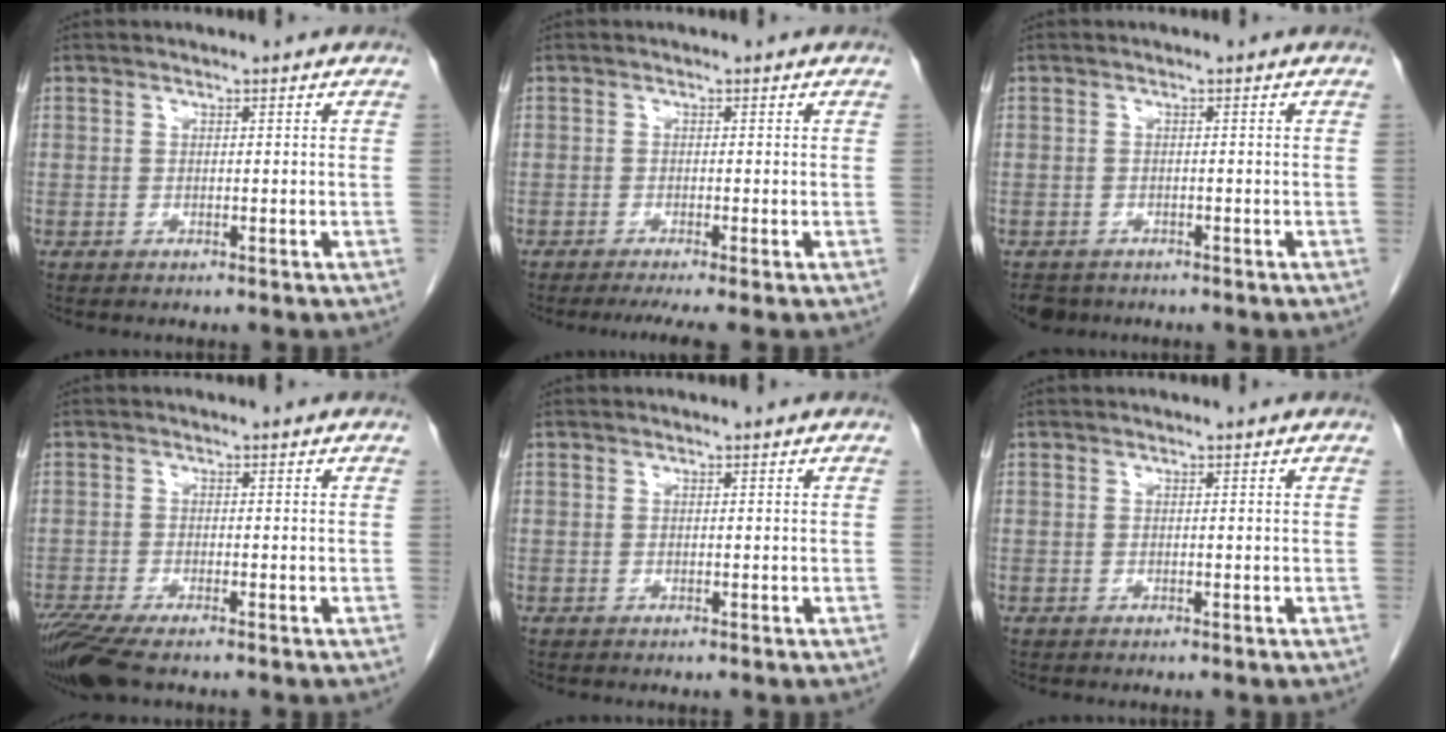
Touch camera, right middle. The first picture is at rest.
{"total": 3.6, "force": [-2.6, -0.2, 2.5], "torque": [-0.037, -0.012, -0.043]}
{"total": 3.1, "force": [-2.4, 1.8, 0.6], "torque": [-0.010, -0.001, -0.036]}
{"total": 6.6, "force": [-5.0, 1.1, 4.1], "torque": [-0.079, -0.018, -0.092]}
{"total": 0.0}
{"total": 0.0}